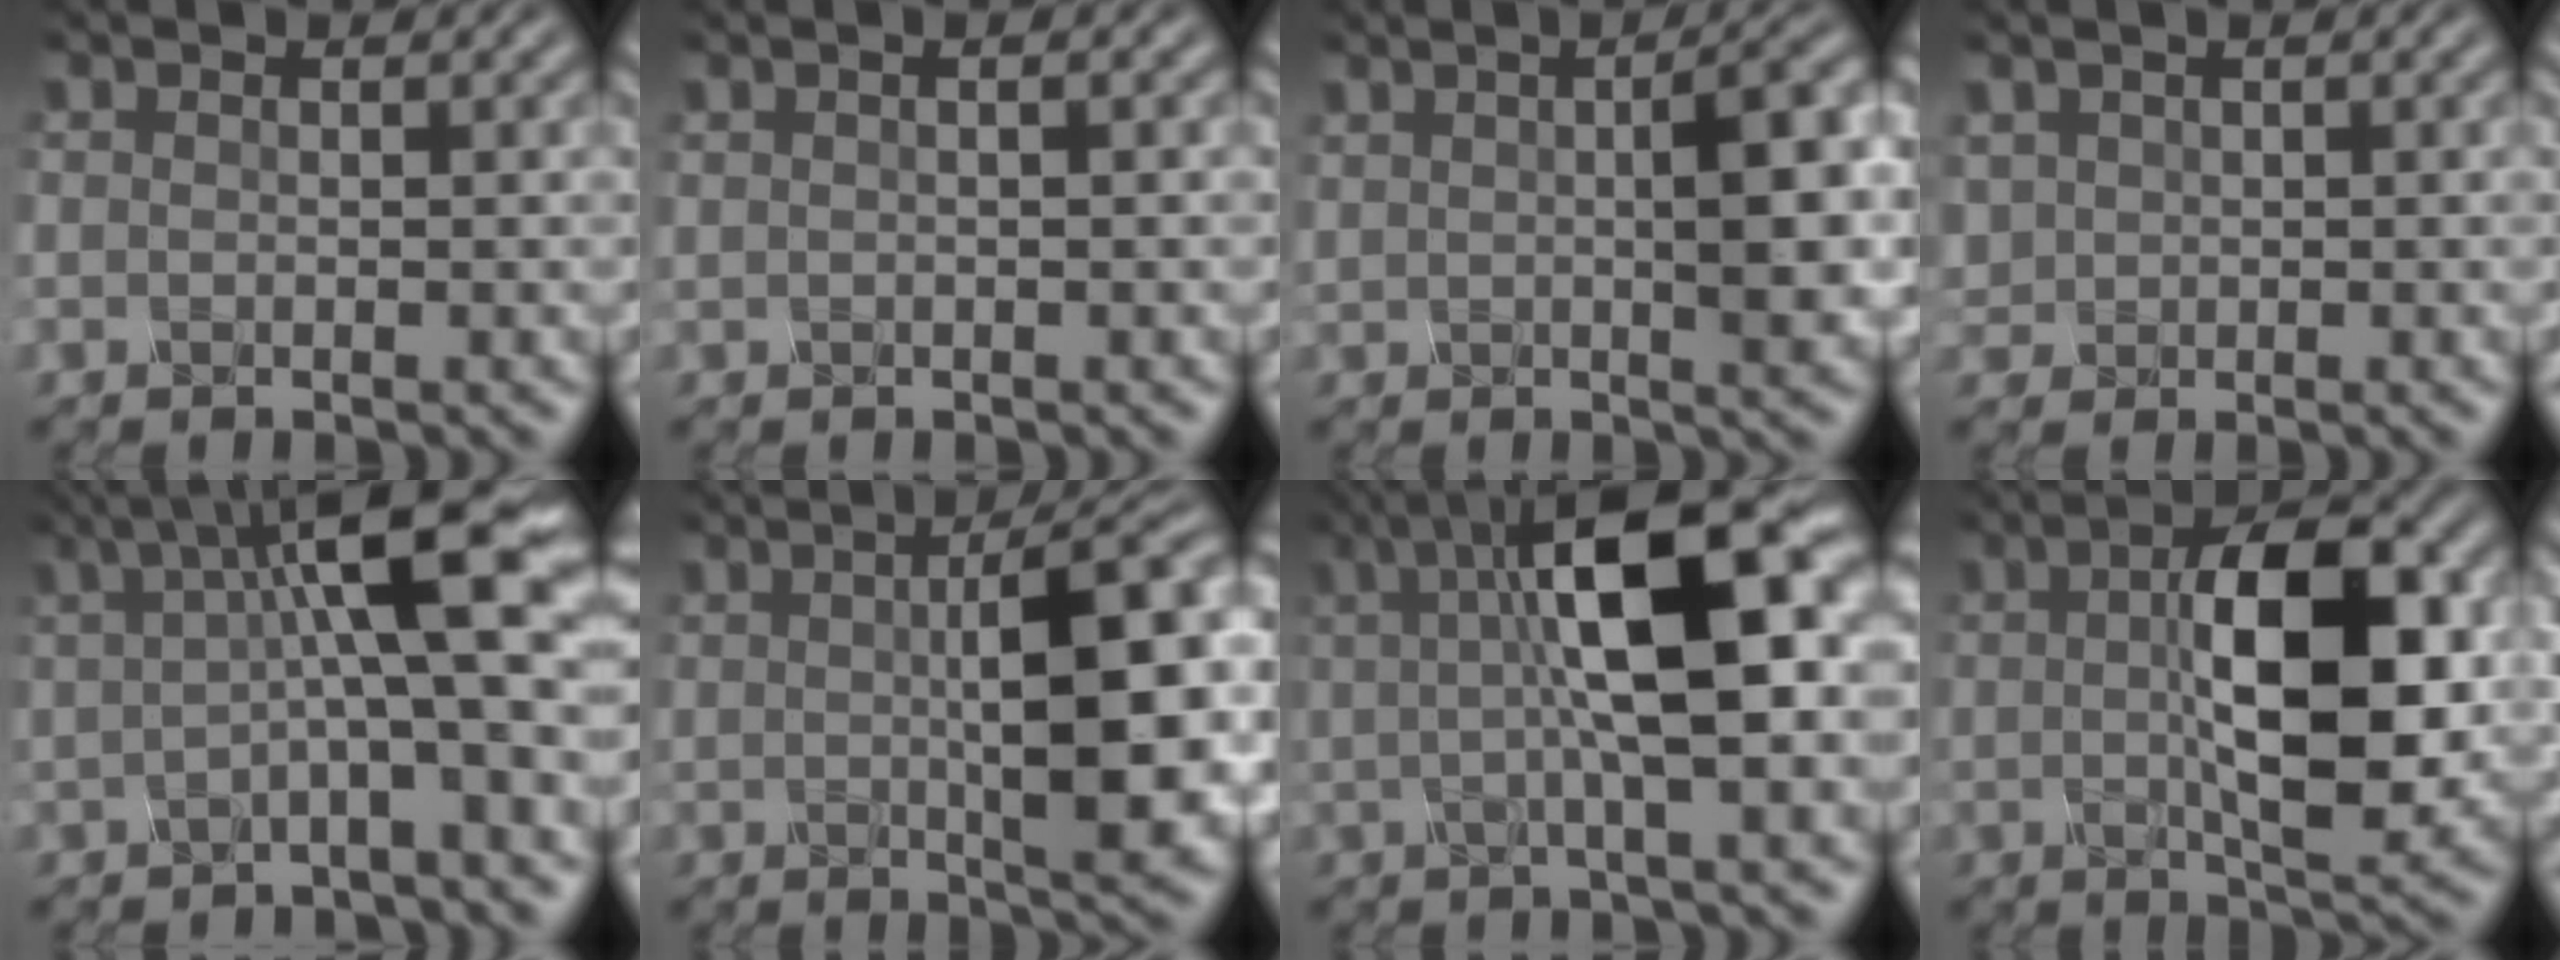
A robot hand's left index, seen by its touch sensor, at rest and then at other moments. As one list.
[{"total": 1.3, "force": [0.6, 0.4, 1.0], "torque": [-0.011, -0.002, 0.004]}, {"total": 6.3, "force": [1.2, 2.0, 5.9], "torque": [-0.081, 0.010, 0.019]}, {"total": 1.4, "force": [0.7, 1.2, 0.2], "torque": [-0.006, -0.002, 0.014]}, {"total": 9.6, "force": [2.0, 2.0, 9.2], "torque": [-0.125, 0.020, 0.022]}, {"total": 10.6, "force": [1.3, 3.2, 10.1], "torque": [-0.130, 0.007, 0.022]}, {"total": 10.9, "force": [2.4, 2.8, 10.3], "torque": [-0.147, 0.018, 0.036]}, {"total": 10.3, "force": [1.3, 3.9, 9.4], "torque": [-0.143, 0.007, 0.019]}]